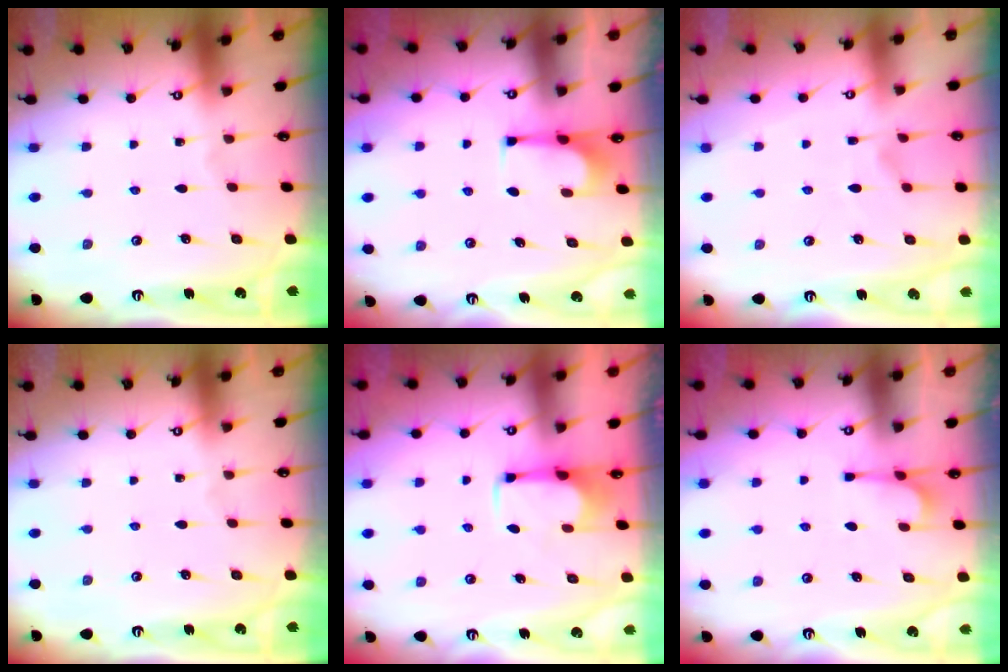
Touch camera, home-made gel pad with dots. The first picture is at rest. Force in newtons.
{"total": 2.1, "press": 1.9, "slide": 0.8}
{"total": 2.5, "press": 2.1, "slide": 1.3}
{"total": 0.0}
{"total": 2.6, "press": 2.5, "slide": 0.9}
{"total": 1.5, "press": 1.0, "slide": 1.1}